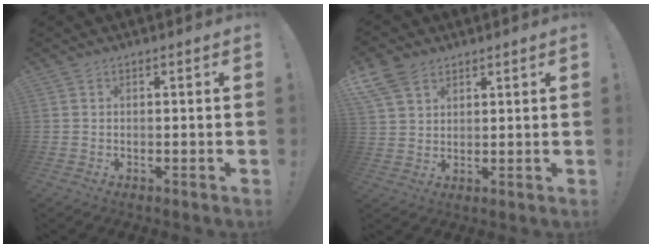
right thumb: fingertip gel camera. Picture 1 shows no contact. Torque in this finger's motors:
{"motor_torque": [0.18, 0.26, 0.14, 0.09, 0.03]}